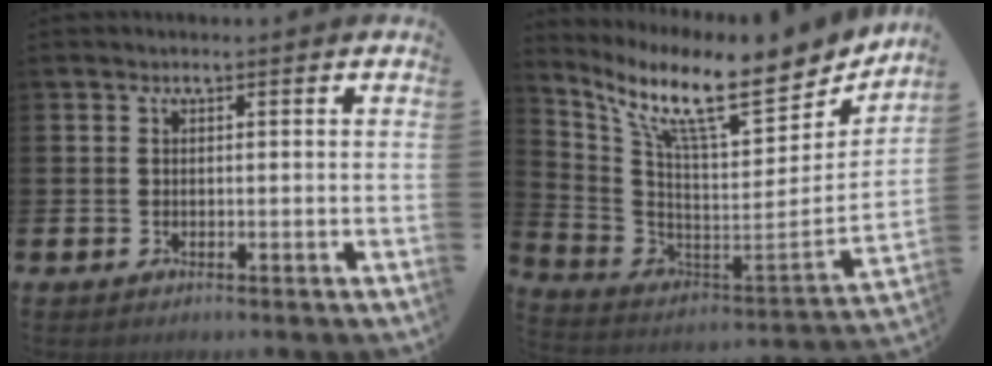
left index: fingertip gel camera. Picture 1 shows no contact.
{"total": 12.0, "force": [9.1, 2.9, 7.2], "torque": [-0.151, -0.078, 0.146]}